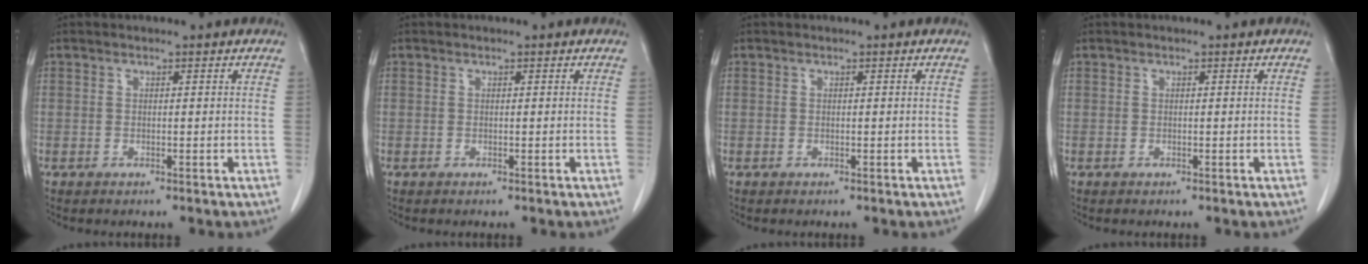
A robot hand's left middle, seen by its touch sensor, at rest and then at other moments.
{"total": 0.0}
{"total": 0.0}
{"total": 0.0}